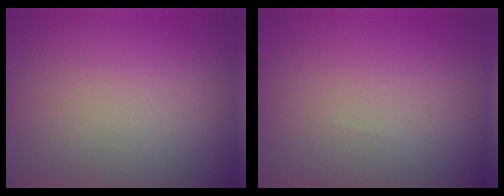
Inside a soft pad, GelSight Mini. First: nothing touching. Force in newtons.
{"total": 0.0}